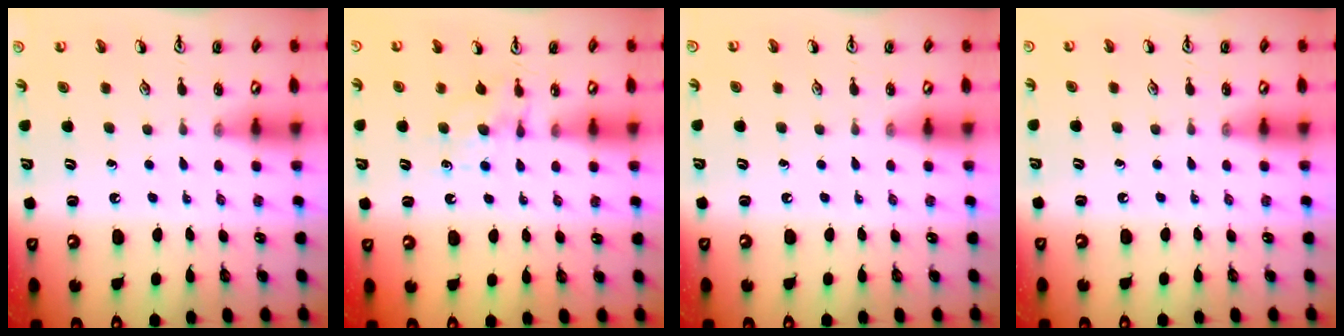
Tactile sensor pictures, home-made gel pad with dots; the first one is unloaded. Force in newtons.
{"total": 5.6, "press": 5.6, "slide": 0.8}
{"total": 0.0}
{"total": 0.0}